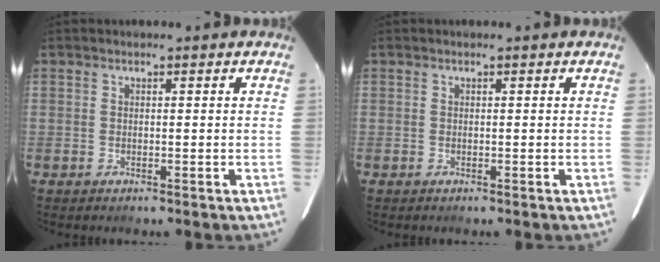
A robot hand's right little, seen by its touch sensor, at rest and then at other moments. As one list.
[{"total": 0.0}]